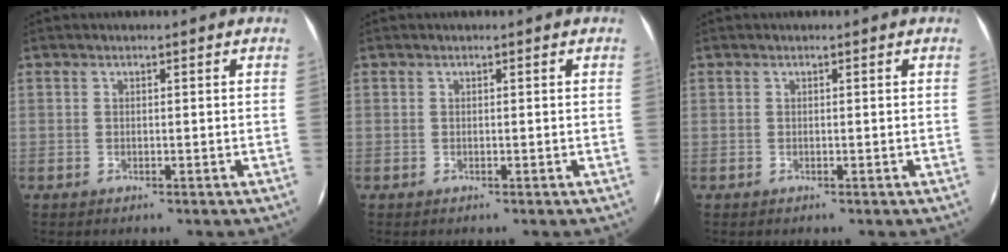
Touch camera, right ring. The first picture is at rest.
{"total": 0.0}
{"total": 0.0}